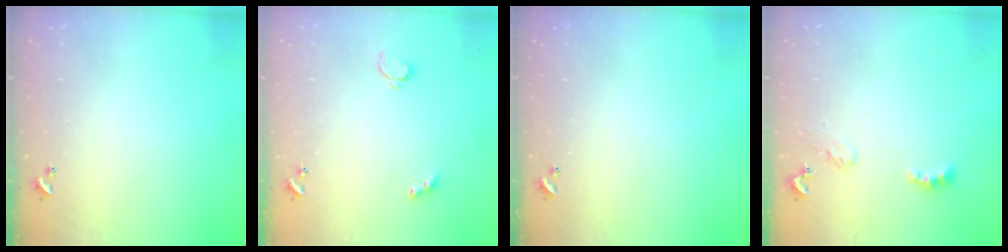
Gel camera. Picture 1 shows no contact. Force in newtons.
{"total": 2.1, "press": 2.1, "slide": 0.5}
{"total": 0.0}
{"total": 2.4, "press": 2.3, "slide": 0.5}